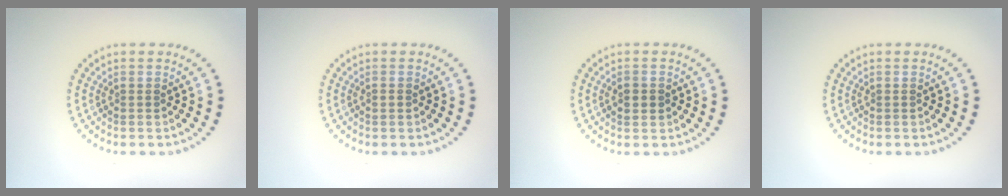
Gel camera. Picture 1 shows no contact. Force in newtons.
{"total": 0.7, "press": 0.7, "slide": 0.1}
{"total": 1.2, "press": 1.2, "slide": 0.2}
{"total": 0.0}